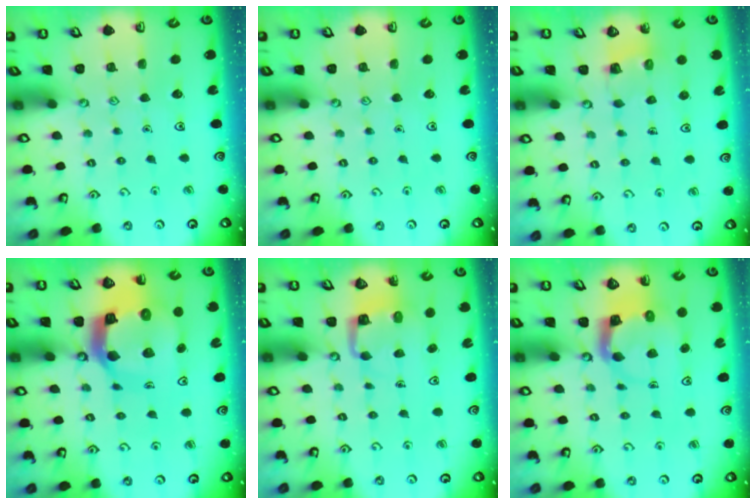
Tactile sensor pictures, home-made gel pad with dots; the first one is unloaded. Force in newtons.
{"total": 0.0}
{"total": 2.6, "press": 2.6, "slide": 0.3}
{"total": 13.3, "press": 13.2, "slide": 1.7}
{"total": 3.8, "press": 3.8, "slide": 0.1}
{"total": 3.6, "press": 3.6, "slide": 0.6}